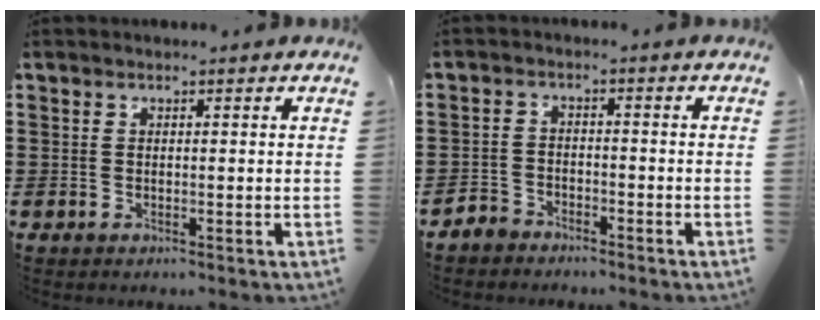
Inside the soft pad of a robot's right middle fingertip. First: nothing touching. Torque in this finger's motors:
{"motor_torque": [0.15, 0.26, -0.04, -0.01]}